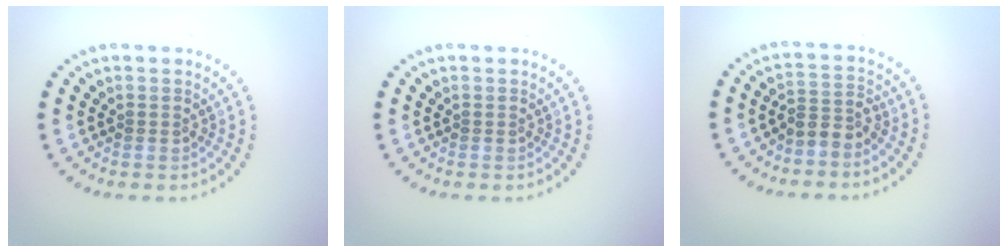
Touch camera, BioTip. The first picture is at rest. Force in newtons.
{"total": 0.0}
{"total": 2.4, "press": 1.7, "slide": 1.7}